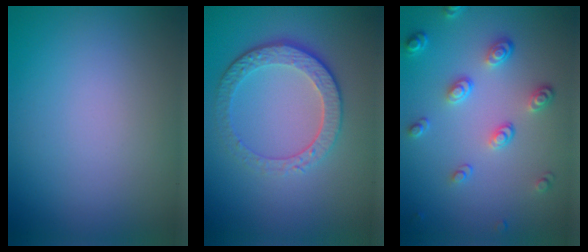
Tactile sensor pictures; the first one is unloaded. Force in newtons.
{"total": 4.7, "press": 3.3, "slide": 3.3}
{"total": 3.7, "press": 2.8, "slide": 2.3}